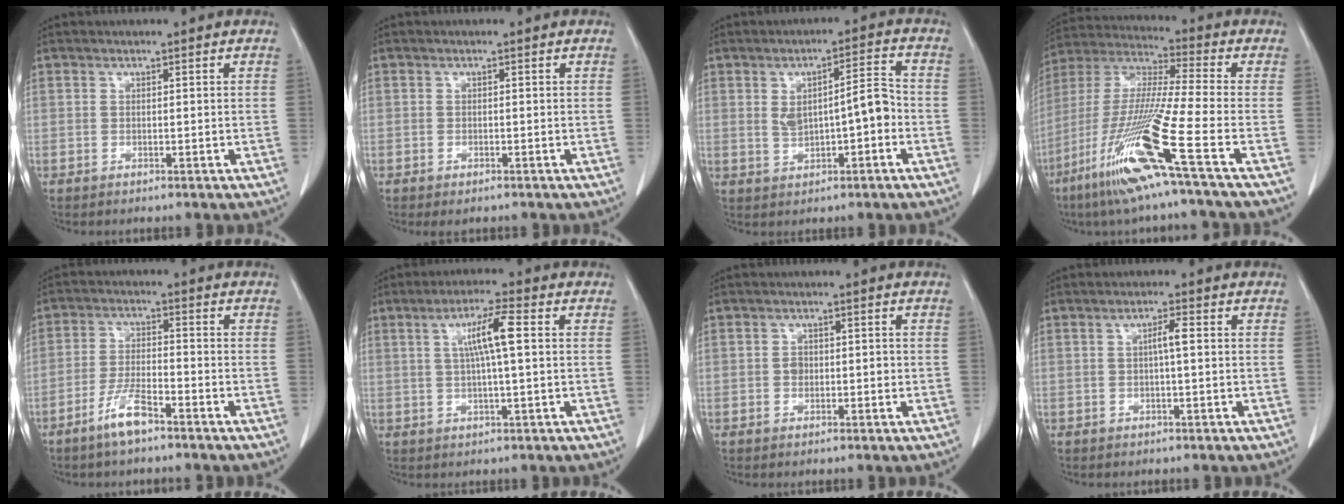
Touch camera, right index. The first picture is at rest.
{"total": 1.1, "force": [-0.8, 0.5, 0.7], "torque": [-0.008, -0.002, -0.003]}
{"total": 7.0, "force": [-0.5, 2.1, 6.6], "torque": [-0.110, 0.024, 0.000]}
{"total": 18.0, "force": [-8.8, -1.6, 15.6], "torque": [-0.338, -0.043, -0.174]}
{"total": 5.6, "force": [-3.9, 0.9, 3.9], "torque": [-0.081, -0.003, -0.075]}
{"total": 6.4, "force": [1.3, 0.1, 6.2], "torque": [-0.113, 0.008, 0.022]}
{"total": 2.0, "force": [-0.2, 1.5, 1.4], "torque": [-0.020, 0.005, -0.003]}
{"total": 2.2, "force": [0.1, 0.1, 2.2], "torque": [-0.038, 0.004, 0.001]}